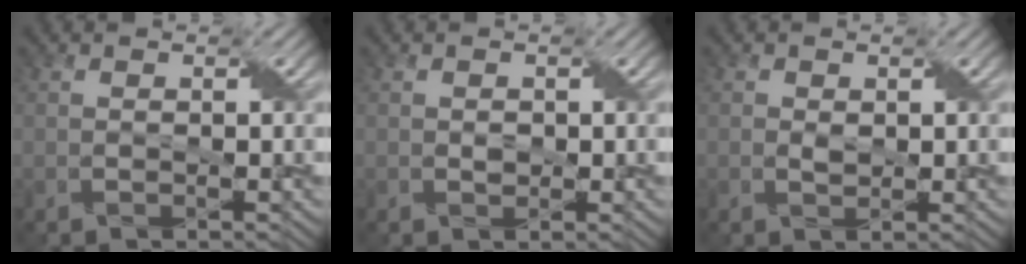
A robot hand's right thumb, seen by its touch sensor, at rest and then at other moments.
{"total": 0.9, "force": [-0.1, 0.8, 0.5], "torque": [-0.013, -0.004, -0.001]}
{"total": 0.9, "force": [0.1, 0.7, 0.6], "torque": [-0.015, -0.003, 0.004]}